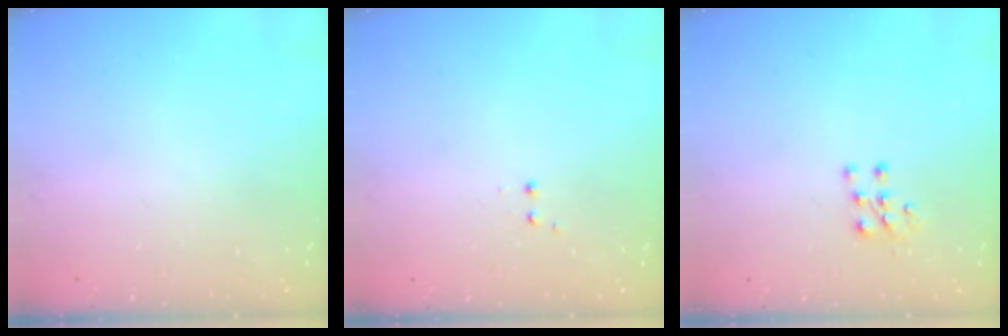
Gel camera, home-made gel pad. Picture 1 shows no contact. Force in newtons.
{"total": 1.2, "press": 1.1, "slide": 0.5}
{"total": 6.0, "press": 6.0, "slide": 0.5}